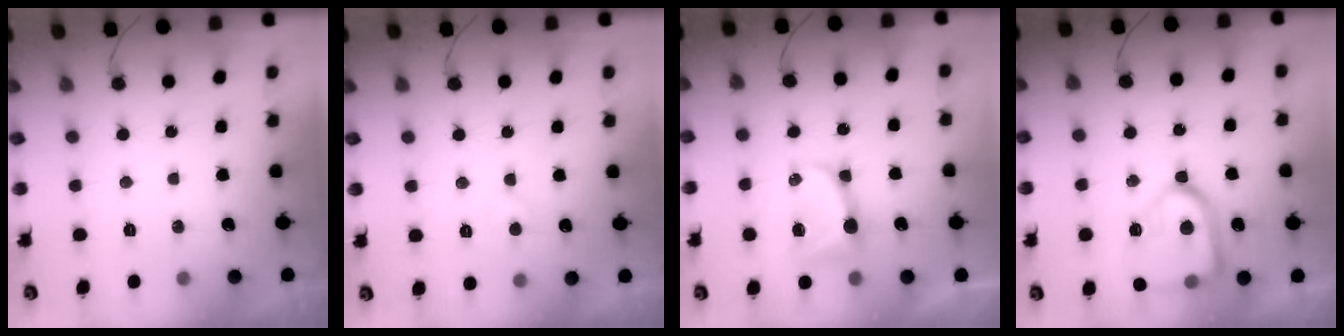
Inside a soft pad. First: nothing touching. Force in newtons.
{"total": 3.9, "press": 3.9, "slide": 0.3}
{"total": 8.5, "press": 8.4, "slide": 0.9}
{"total": 19.2, "press": 19.1, "slide": 1.7}